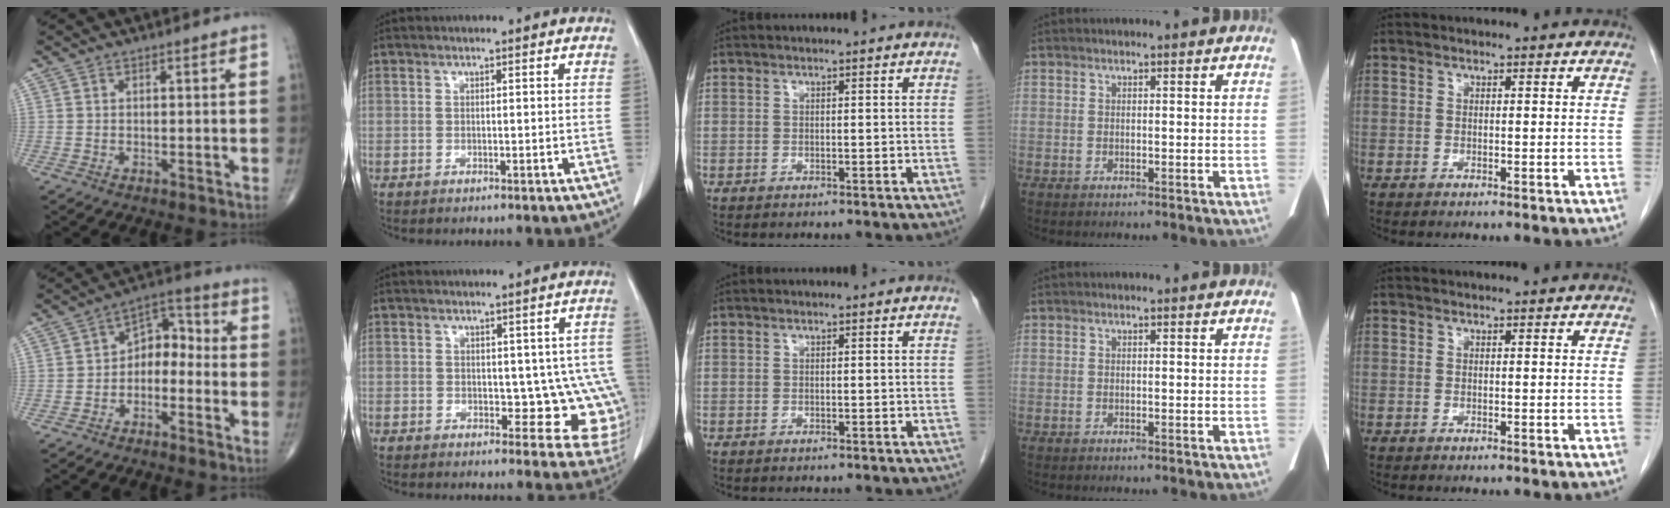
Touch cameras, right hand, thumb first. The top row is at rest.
{"thumb": {"total": 7.6, "force": [-2.2, 5.3, 5.0], "torque": [-0.050, 0.051, -0.051]}, "index": {"total": 7.6, "force": [-0.5, 4.5, 6.0], "torque": [-0.041, 0.006, 0.003]}}